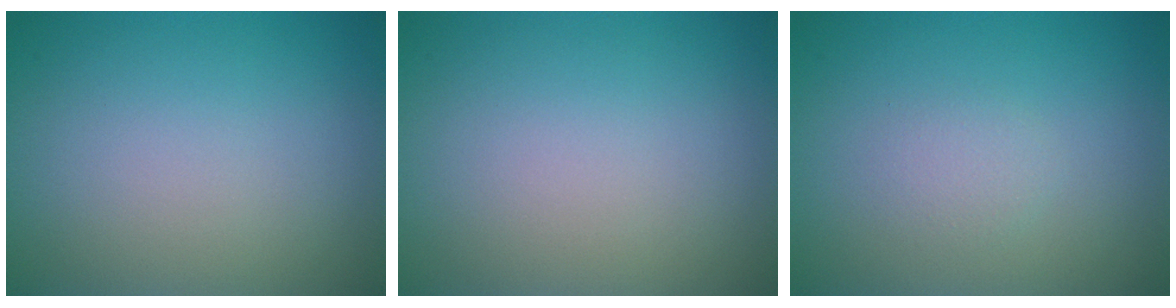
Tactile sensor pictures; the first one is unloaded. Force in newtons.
{"total": 0.0}
{"total": 1.1, "press": 1.1, "slide": 0.0}